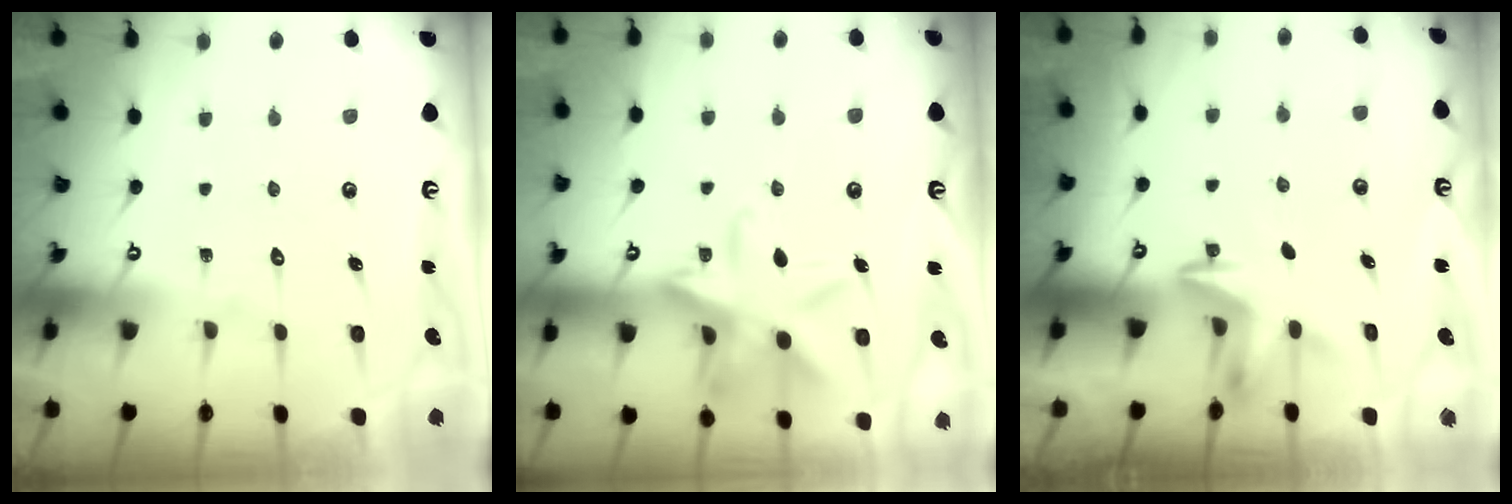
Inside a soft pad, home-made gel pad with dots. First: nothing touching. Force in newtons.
{"total": 14.7, "press": 14.7, "slide": 1.0}
{"total": 4.0, "press": 4.0, "slide": 0.4}